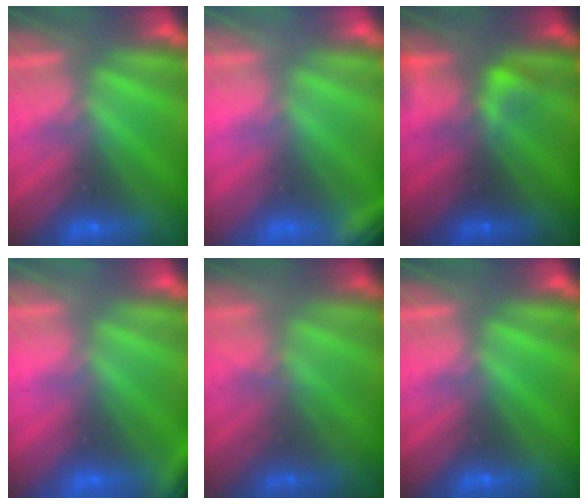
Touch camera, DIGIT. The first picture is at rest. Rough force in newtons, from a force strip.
{"total": 2.8}
{"total": 2.4}
{"total": 3.6}
{"total": 1.8}
{"total": 0.0}